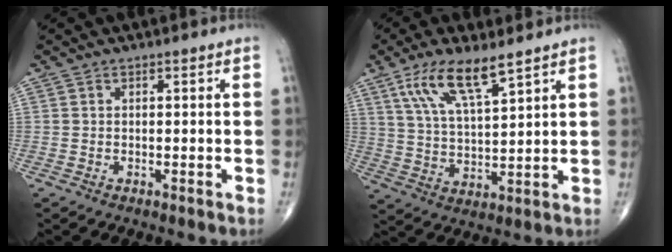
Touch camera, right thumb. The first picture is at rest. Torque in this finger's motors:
{"motor_torque": [-0.10, 0.32, 0.27, 0.18, 0.25]}